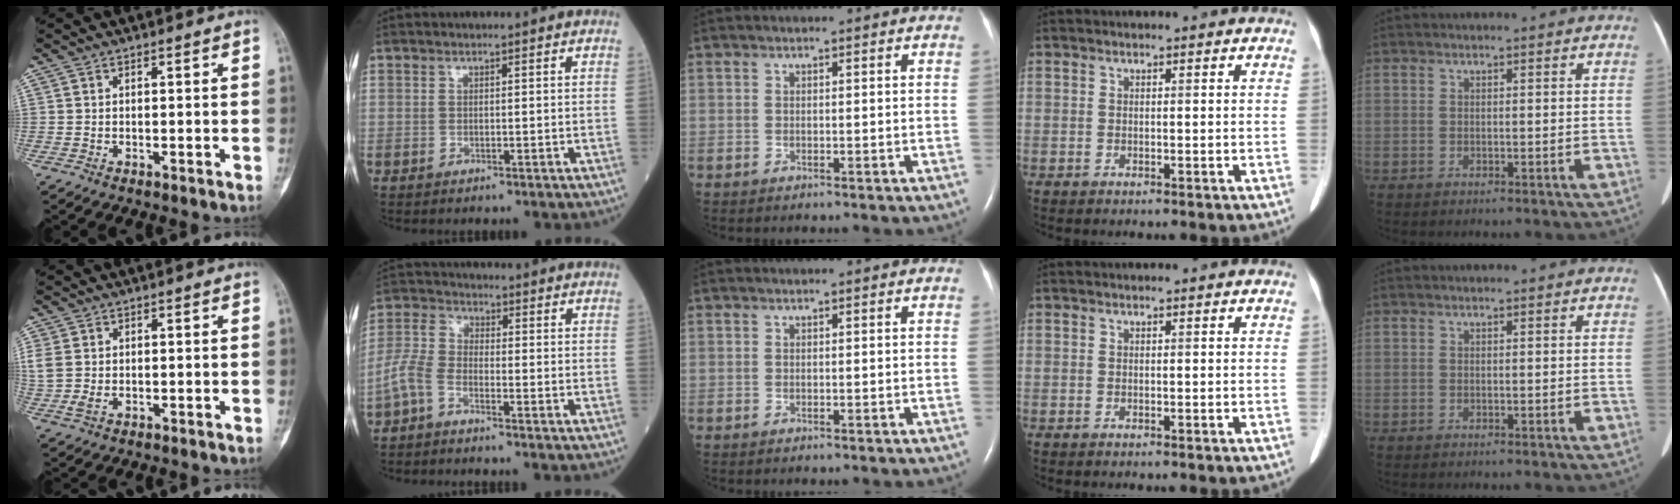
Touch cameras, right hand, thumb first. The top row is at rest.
{"thumb": {"total": 5.1, "force": [0.5, 3.7, 3.6], "torque": [-0.103, 0.002, 0.019]}, "index": {"total": 4.4, "force": [-2.6, 1.7, 3.0], "torque": [-0.084, 0.004, -0.067]}}